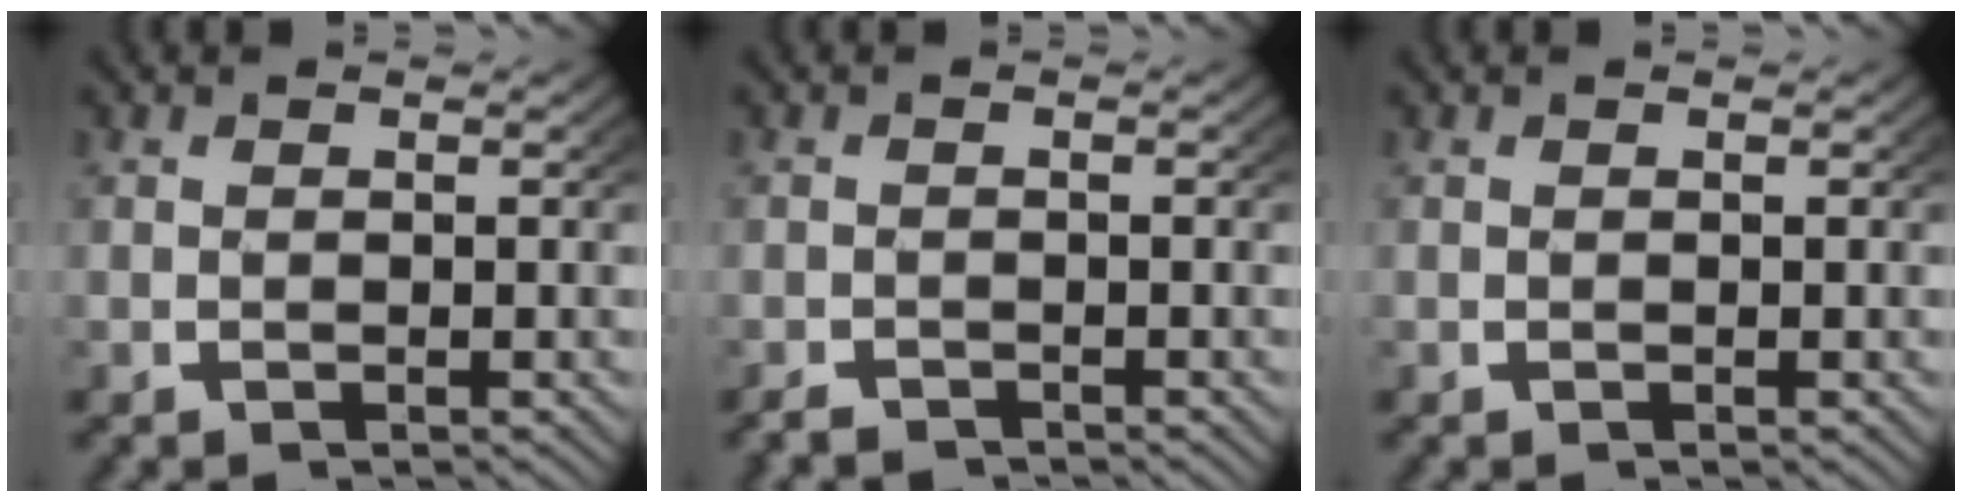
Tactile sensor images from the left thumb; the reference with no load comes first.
{"total": 1.4, "force": [-1.4, 0.4, 0.1], "torque": [-0.002, -0.011, -0.023]}
{"total": 0.0}